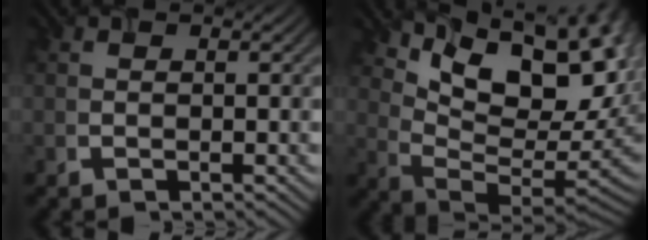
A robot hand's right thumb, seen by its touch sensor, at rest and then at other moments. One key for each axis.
{"total": 16.2, "fx": 6.6, "fy": 8.9, "fz": 11.9, "tx": -0.168, "ty": 0.008, "tz": 0.132}